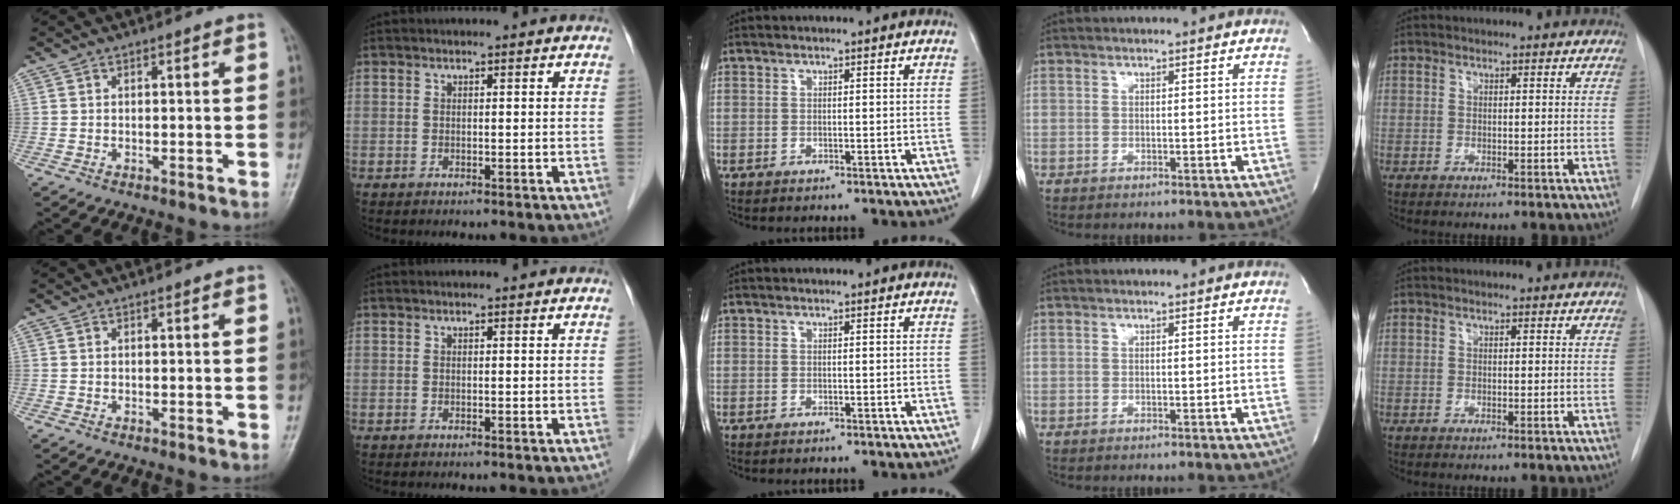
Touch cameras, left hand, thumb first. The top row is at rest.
{}